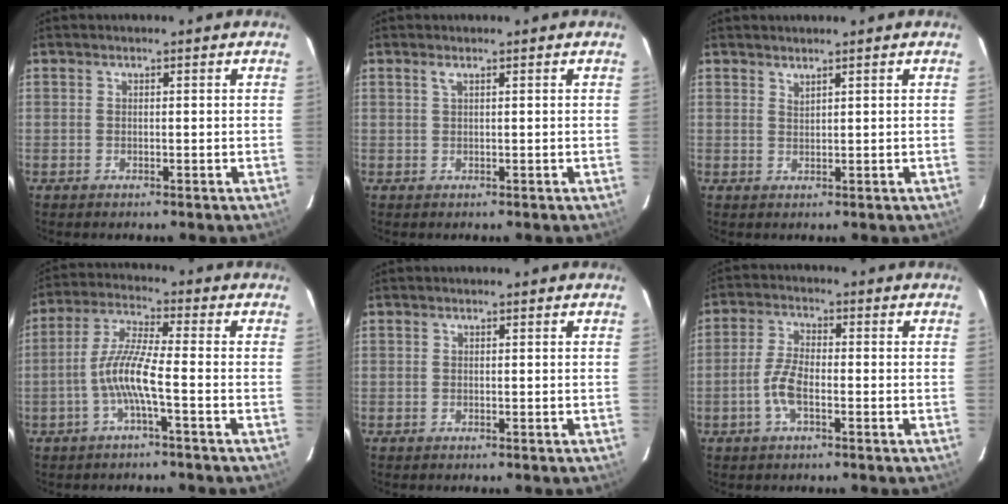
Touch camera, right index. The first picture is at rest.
{"total": 0.8, "force": [0.4, -0.1, 0.6], "torque": [-0.013, 0.003, 0.007]}
{"total": 1.0, "force": [0.9, 0.0, 0.3], "torque": [-0.005, -0.003, 0.017]}
{"total": 7.5, "force": [-2.7, 0.1, 7.0], "torque": [-0.156, 0.008, -0.052]}
{"total": 0.0}
{"total": 5.4, "force": [-1.9, 2.0, 4.6], "torque": [-0.103, 0.005, -0.039]}